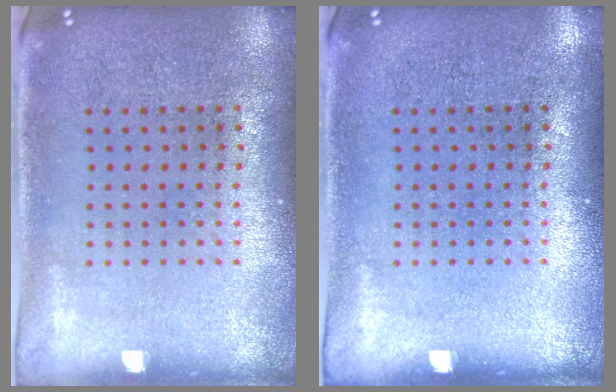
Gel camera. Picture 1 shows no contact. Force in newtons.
{"total": 0.0}